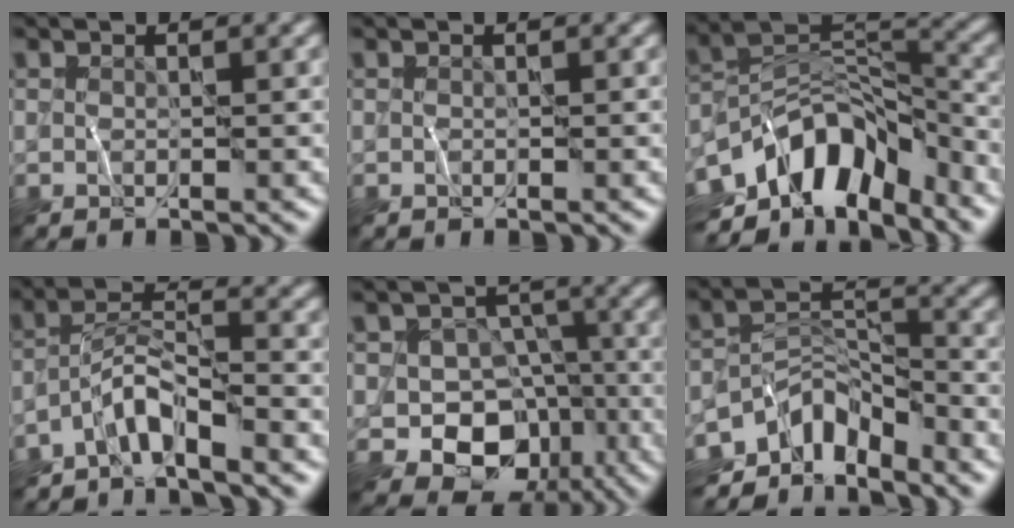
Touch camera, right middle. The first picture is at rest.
{"total": 0.0}
{"total": 10.3, "force": [-6.0, 5.4, 6.3], "torque": [-0.091, 0.009, -0.118]}
{"total": 3.6, "force": [-3.0, 0.4, 1.9], "torque": [-0.034, 0.011, -0.070]}
{"total": 10.2, "force": [-4.4, 8.2, 4.2], "torque": [-0.044, -0.003, -0.086]}
{"total": 6.8, "force": [-5.1, 3.2, 3.1], "torque": [-0.029, -0.008, -0.100]}